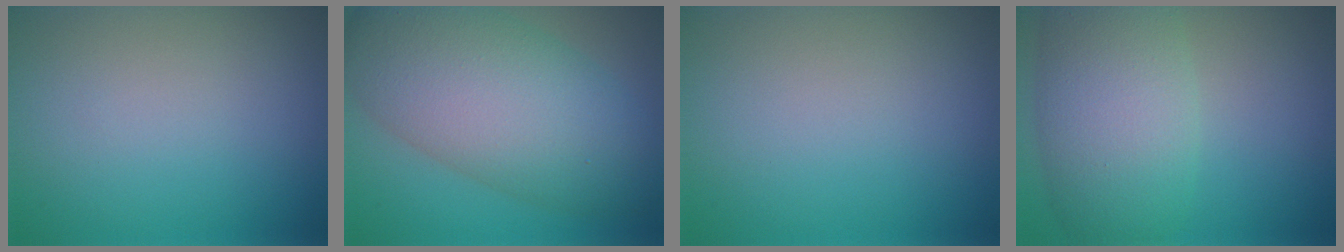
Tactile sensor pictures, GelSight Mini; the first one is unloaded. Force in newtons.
{"total": 11.5, "press": 11.4, "slide": 0.3}
{"total": 0.0}
{"total": 8.1, "press": 8.1, "slide": 0.5}